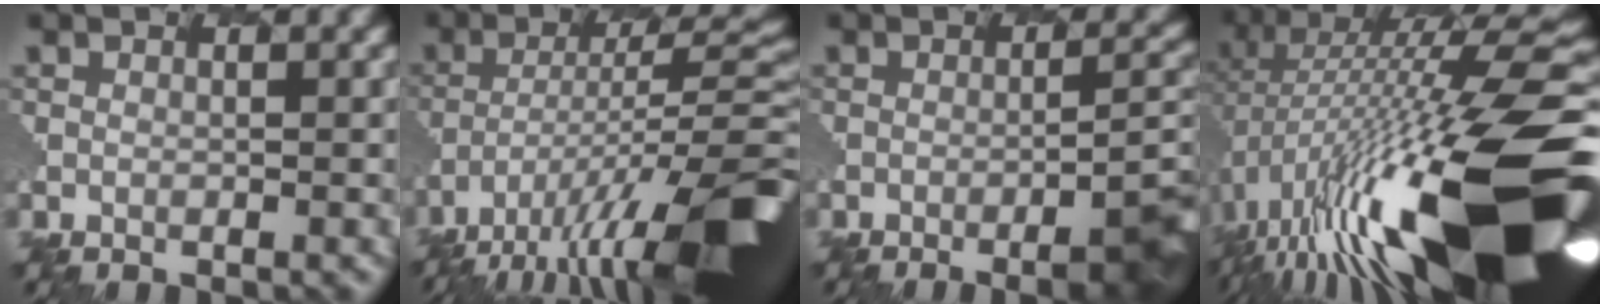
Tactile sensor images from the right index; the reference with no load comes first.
{"total": 14.1, "force": [-7.6, 4.0, 11.1], "torque": [-0.200, -0.010, -0.128]}
{"total": 7.3, "force": [-3.4, 2.1, 6.1], "torque": [-0.063, -0.002, -0.032]}
{"total": 17.3, "force": [-2.6, 5.4, 16.3], "torque": [-0.281, 0.008, -0.057]}